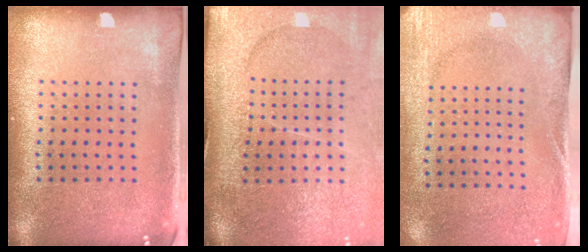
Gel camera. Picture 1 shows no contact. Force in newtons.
{"total": 4.6, "press": 3.6, "slide": 2.8}
{"total": 2.7, "press": 2.1, "slide": 1.7}